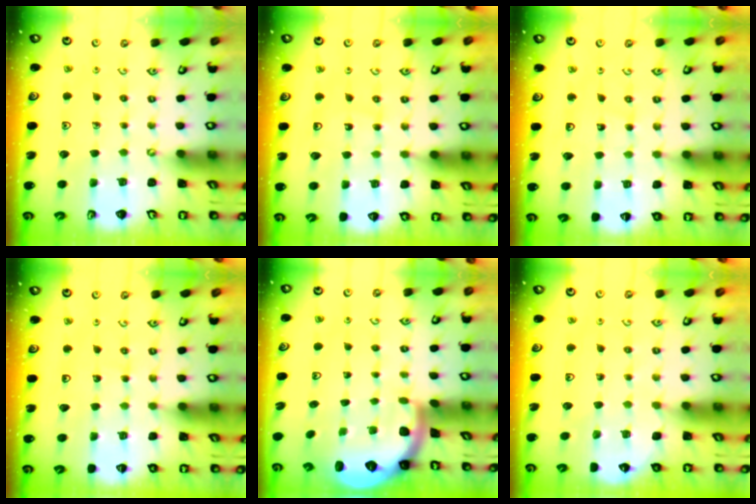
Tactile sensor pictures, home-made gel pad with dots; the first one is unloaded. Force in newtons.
{"total": 7.1, "press": 6.4, "slide": 3.1}
{"total": 6.7, "press": 6.3, "slide": 2.3}
{"total": 2.8, "press": 2.8, "slide": 0.3}
{"total": 1.6, "press": 1.6, "slide": 0.1}
{"total": 5.5, "press": 5.1, "slide": 2.0}